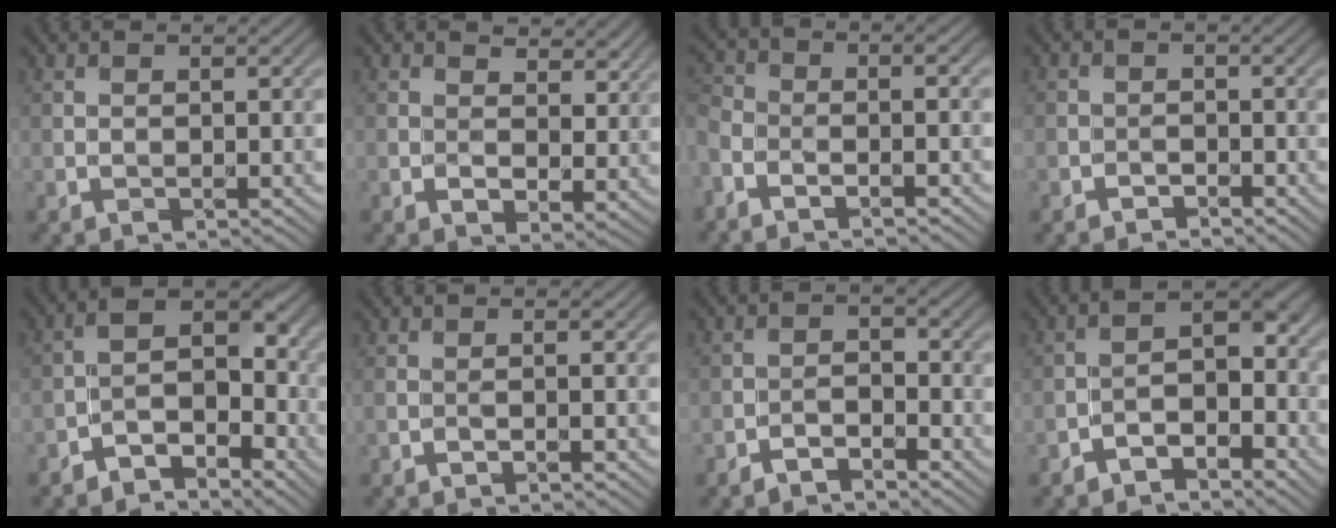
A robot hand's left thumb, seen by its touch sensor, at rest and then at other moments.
{"total": 4.6, "force": [3.0, 2.9, 1.9], "torque": [-0.037, -0.010, 0.044]}
{"total": 4.9, "force": [-3.4, 1.6, 3.1], "torque": [-0.055, -0.011, -0.051]}
{"total": 2.9, "force": [-1.3, 2.3, -1.2], "torque": [0.044, 0.009, -0.050]}
{"total": 5.8, "force": [-4.5, 3.3, 1.8], "torque": [0.001, 0.002, -0.089]}
{"total": 0.7, "force": [-0.2, -0.5, 0.4], "torque": [-0.010, 0.000, -0.003]}
{"total": 2.2, "force": [-1.9, 0.8, -0.6], "torque": [0.019, 0.006, -0.040]}
{"total": 4.2, "force": [-3.5, 1.8, 1.5], "torque": [-0.005, 0.011, -0.065]}